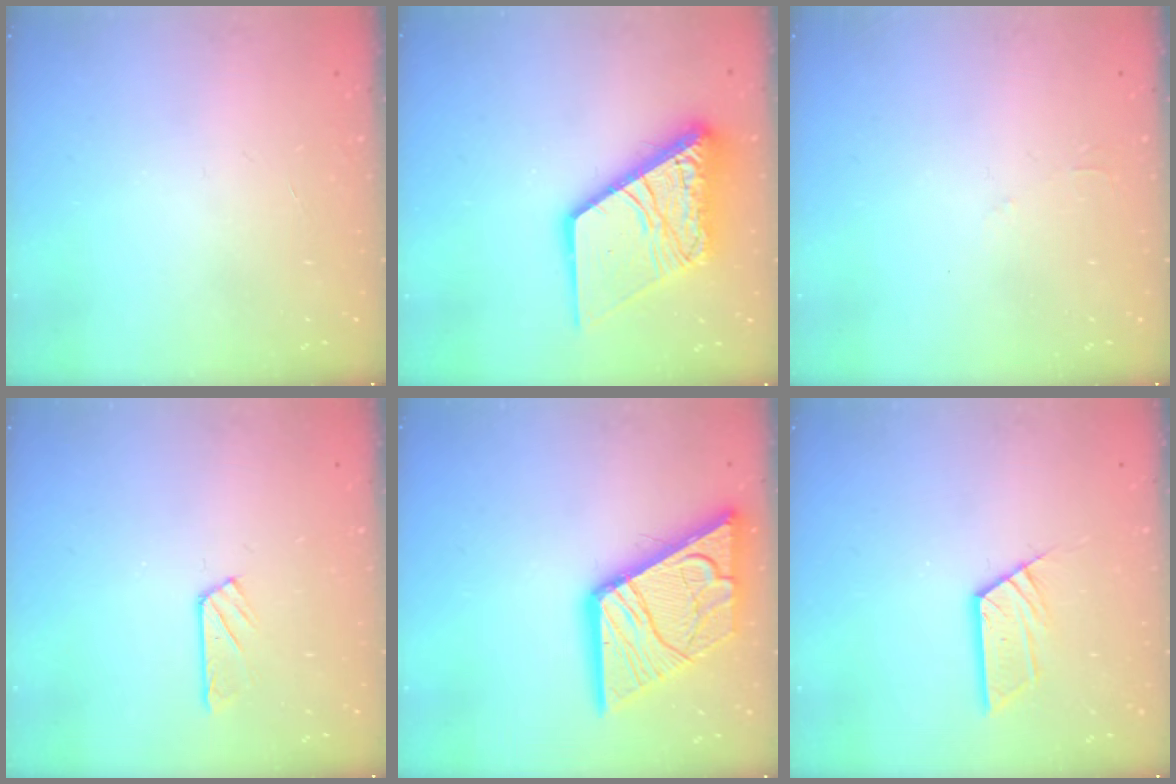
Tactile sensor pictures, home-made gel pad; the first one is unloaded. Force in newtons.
{"total": 19.4, "press": 19.2, "slide": 2.3}
{"total": 2.3, "press": 2.3, "slide": 0.4}
{"total": 4.3, "press": 4.3, "slide": 0.5}
{"total": 22.7, "press": 22.6, "slide": 2.7}
{"total": 8.4, "press": 8.3, "slide": 0.4}